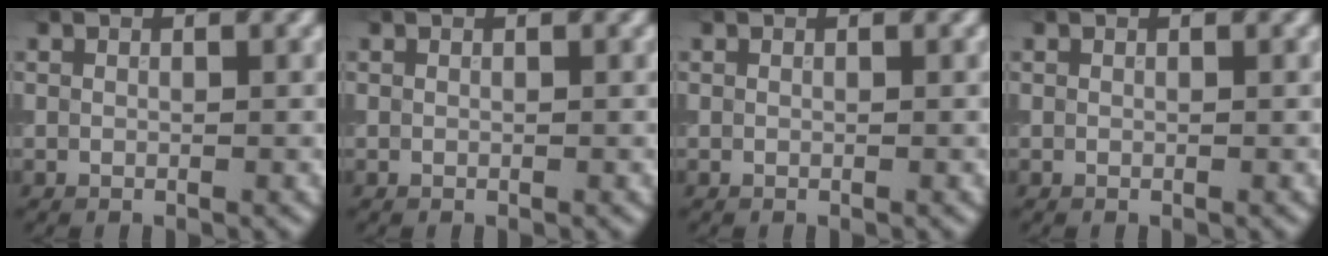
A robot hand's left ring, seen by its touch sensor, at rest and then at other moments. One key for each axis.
{"total": 0.0}
{"total": 0.0}
{"total": 0.0}